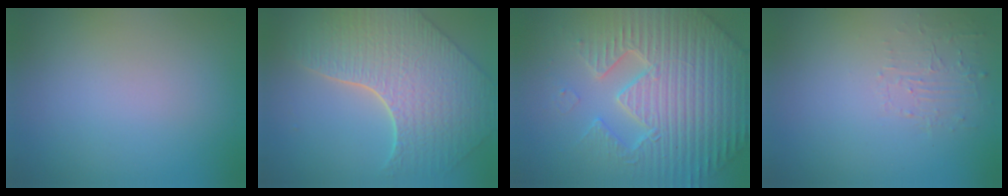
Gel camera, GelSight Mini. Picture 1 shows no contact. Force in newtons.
{"total": 8.3, "press": 6.1, "slide": 5.6}
{"total": 7.5, "press": 7.2, "slide": 1.8}
{"total": 1.5, "press": 0.1, "slide": 1.5}